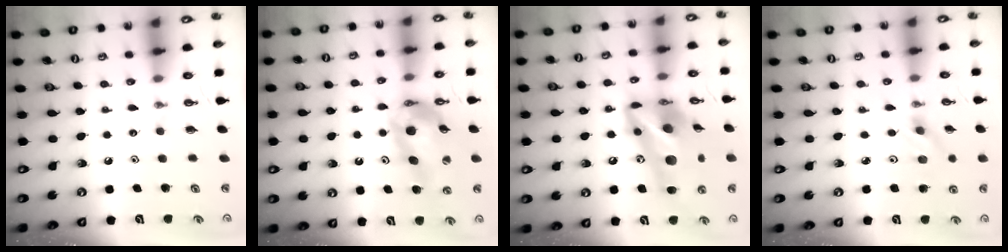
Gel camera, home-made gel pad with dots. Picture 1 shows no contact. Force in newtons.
{"total": 13.1, "press": 13.1, "slide": 1.2}
{"total": 19.9, "press": 19.6, "slide": 3.1}
{"total": 3.6, "press": 3.3, "slide": 1.3}